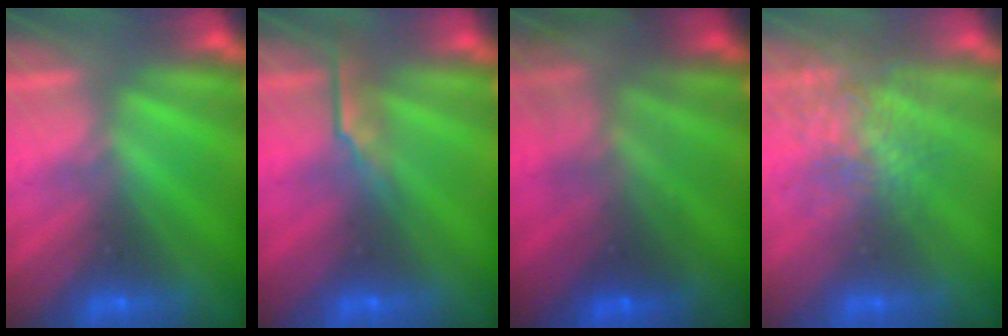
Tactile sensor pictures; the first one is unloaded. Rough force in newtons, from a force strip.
{"total": 2.7}
{"total": 5.8}
{"total": 3.6}